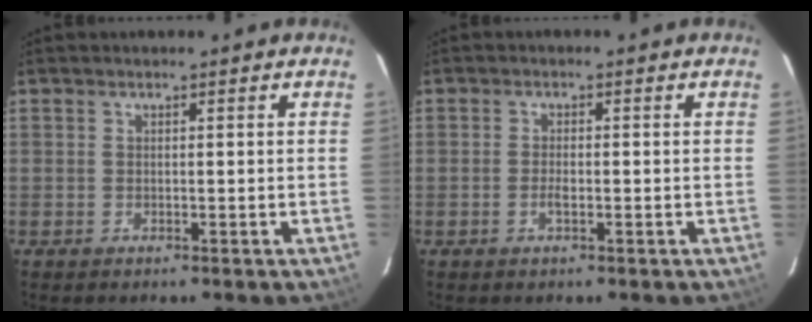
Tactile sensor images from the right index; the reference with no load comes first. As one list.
[{"total": 1.9, "force": [-0.7, 0.7, 1.7], "torque": [-0.035, 0.000, -0.014]}]